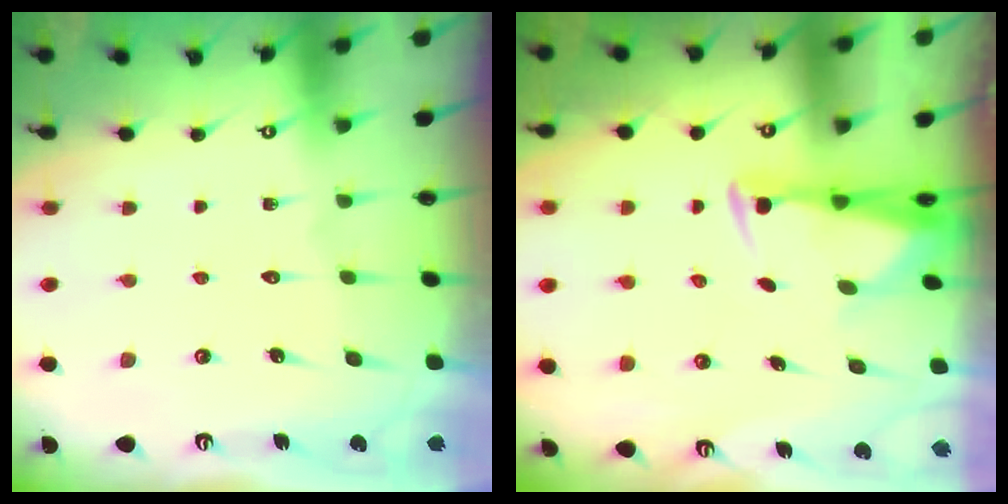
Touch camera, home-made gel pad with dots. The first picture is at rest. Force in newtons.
{"total": 2.9, "press": 2.7, "slide": 0.9}